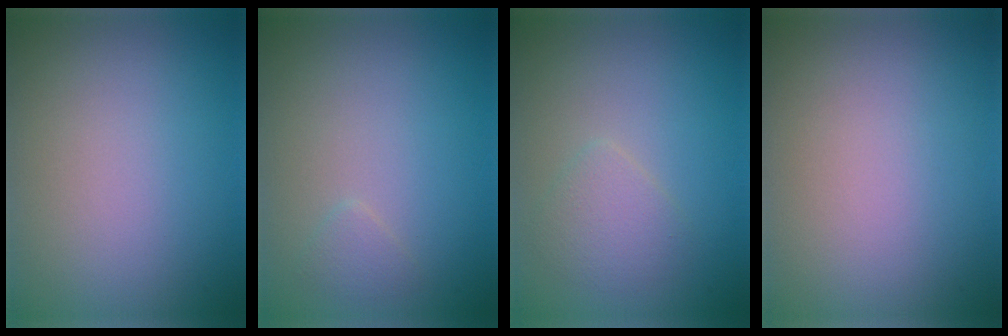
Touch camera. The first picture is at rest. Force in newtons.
{"total": 0.8, "press": 0.8, "slide": 0.1}
{"total": 1.9, "press": 1.9, "slide": 0.1}
{"total": 0.0}